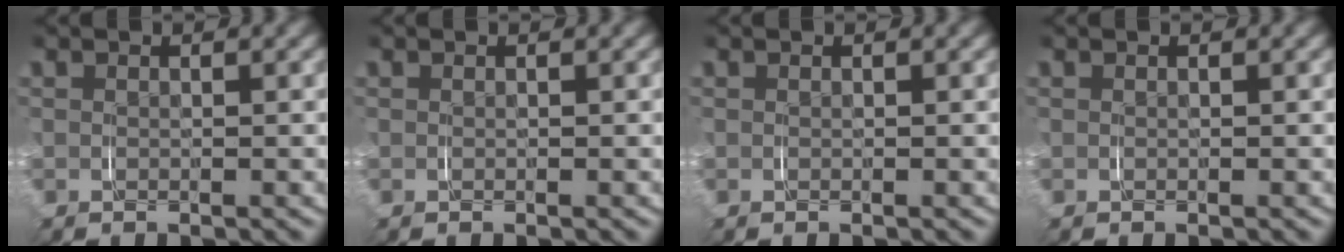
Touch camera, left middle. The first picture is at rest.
{"total": 0.0}
{"total": 0.0}
{"total": 0.0}